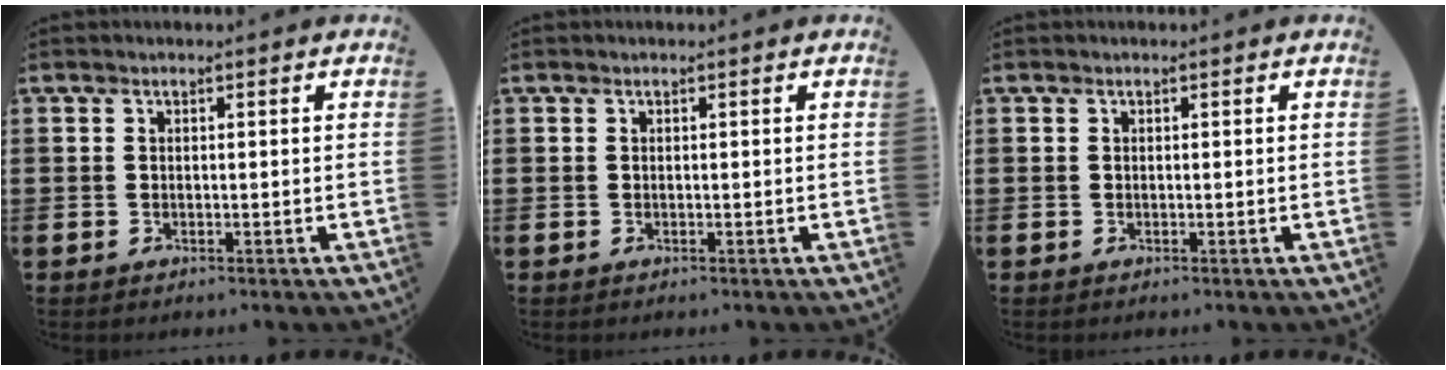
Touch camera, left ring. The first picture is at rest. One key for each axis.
{"total": 0.0}
{"total": 0.0}